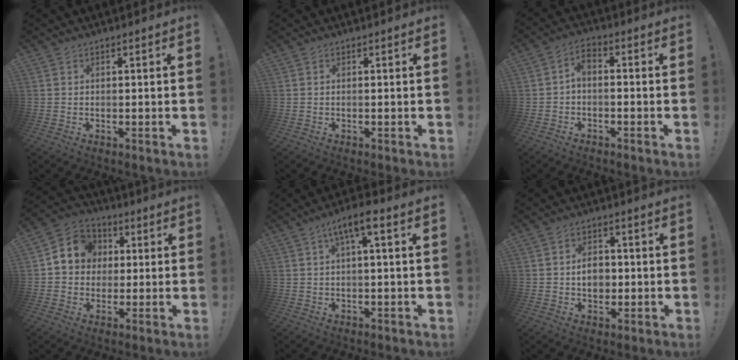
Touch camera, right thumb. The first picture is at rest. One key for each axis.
{"total": 0.0}
{"total": 3.8, "fx": -1.0, "fy": 2.0, "fz": 3.1, "tx": -0.063, "ty": 0.005, "tz": -0.018}
{"total": 9.9, "fx": 1.6, "fy": 9.0, "fz": 3.7, "tx": -0.048, "ty": 0.005, "tz": 0.037}
{"total": 6.4, "fx": 2.0, "fy": 0.8, "fz": 6.0, "tx": -0.106, "ty": -0.005, "tz": 0.030}
{"total": 6.6, "fx": -0.2, "fy": 5.1, "fz": 4.2, "tx": -0.059, "ty": 0.004, "tz": -0.006}